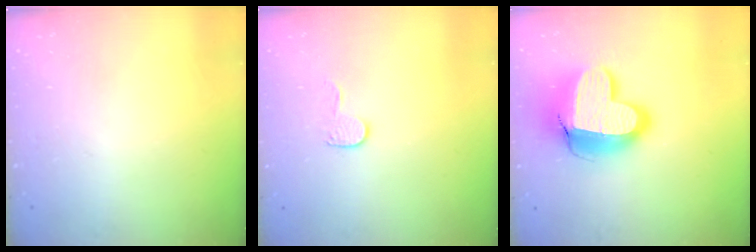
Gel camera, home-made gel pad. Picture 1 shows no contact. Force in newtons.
{"total": 6.7, "press": 6.7, "slide": 0.6}
{"total": 18.3, "press": 18.3, "slide": 1.4}